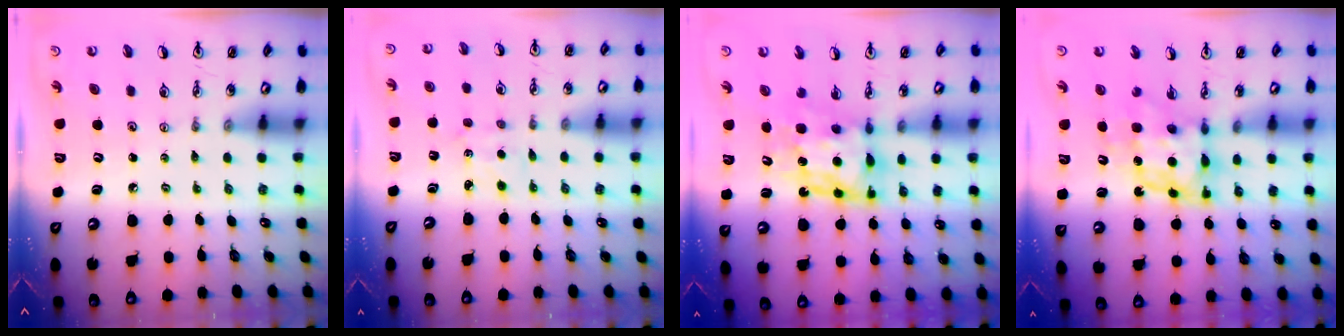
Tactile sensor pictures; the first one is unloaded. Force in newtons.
{"total": 2.3, "press": 2.2, "slide": 0.3}
{"total": 9.2, "press": 9.2, "slide": 0.7}
{"total": 8.9, "press": 8.8, "slide": 1.0}